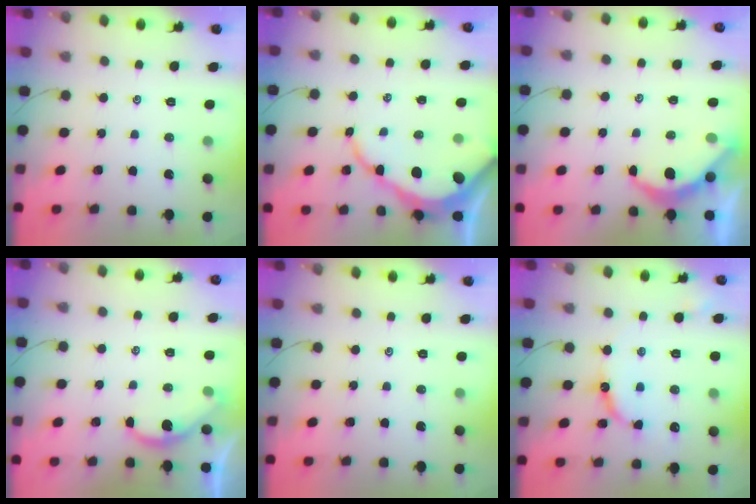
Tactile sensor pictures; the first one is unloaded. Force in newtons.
{"total": 11.2, "press": 11.2, "slide": 1.0}
{"total": 5.9, "press": 5.9, "slide": 0.6}
{"total": 2.4, "press": 2.3, "slide": 0.3}
{"total": 0.0}
{"total": 8.4, "press": 8.3, "slide": 0.6}